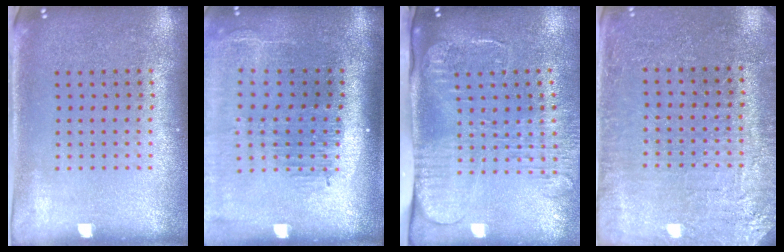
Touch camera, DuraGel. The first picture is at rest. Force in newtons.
{"total": 2.4, "press": 1.9, "slide": 1.4}
{"total": 2.6, "press": 2.1, "slide": 1.7}
{"total": 2.9, "press": 2.9, "slide": 0.4}